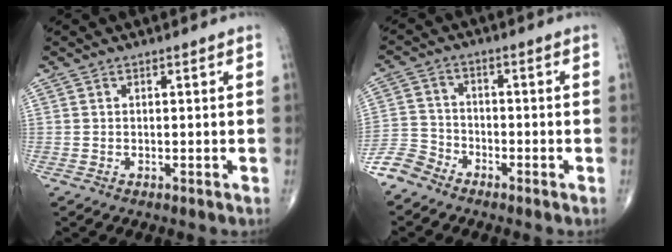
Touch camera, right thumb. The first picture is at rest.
{"total": 5.3, "force": [-4.5, 2.7, 0.5], "torque": [0.000, 0.014, -0.107]}